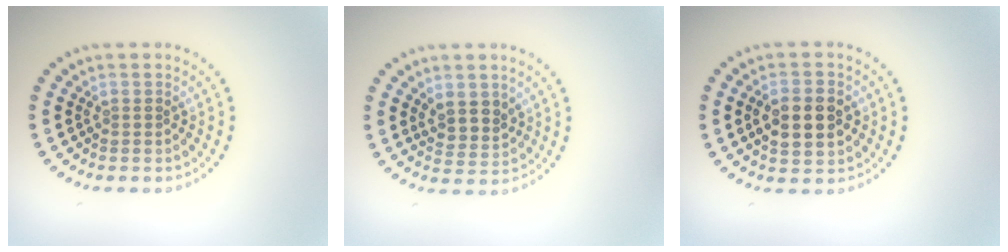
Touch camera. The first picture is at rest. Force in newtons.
{"total": 2.5, "press": 2.2, "slide": 1.1}
{"total": 4.4, "press": 4.4, "slide": 0.3}